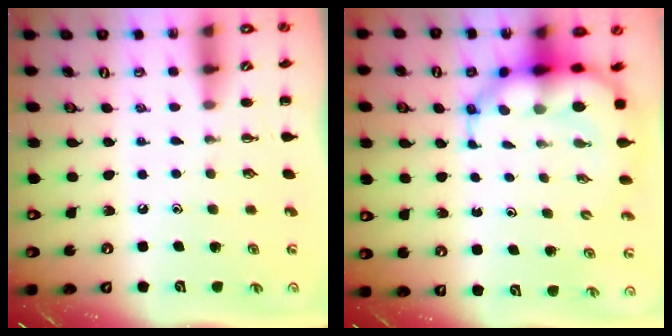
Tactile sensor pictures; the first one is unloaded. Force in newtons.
{"total": 8.3, "press": 7.9, "slide": 2.4}